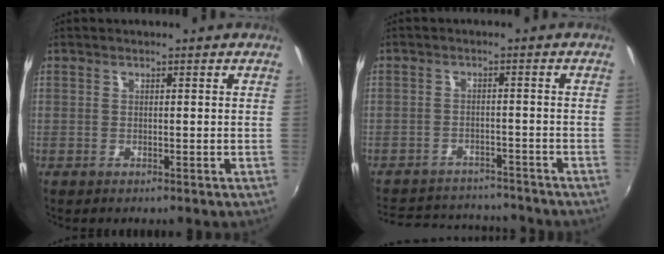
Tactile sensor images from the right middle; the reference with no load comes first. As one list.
[{"total": 13.1, "force": [-11.6, 4.8, 3.7], "torque": [-0.100, 0.028, -0.159]}]